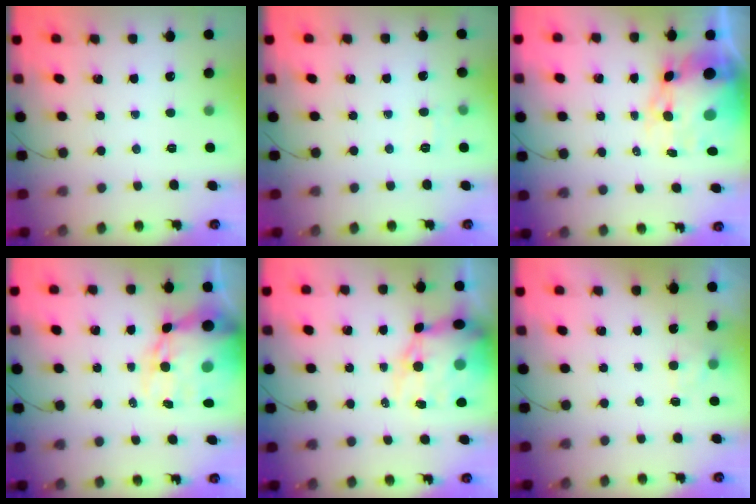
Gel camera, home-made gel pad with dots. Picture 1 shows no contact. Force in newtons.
{"total": 5.8, "press": 5.5, "slide": 1.7}
{"total": 12.1, "press": 11.7, "slide": 3.1}
{"total": 16.7, "press": 16.3, "slide": 3.5}
{"total": 15.4, "press": 14.9, "slide": 3.9}
{"total": 2.0, "press": 1.5, "slide": 1.3}